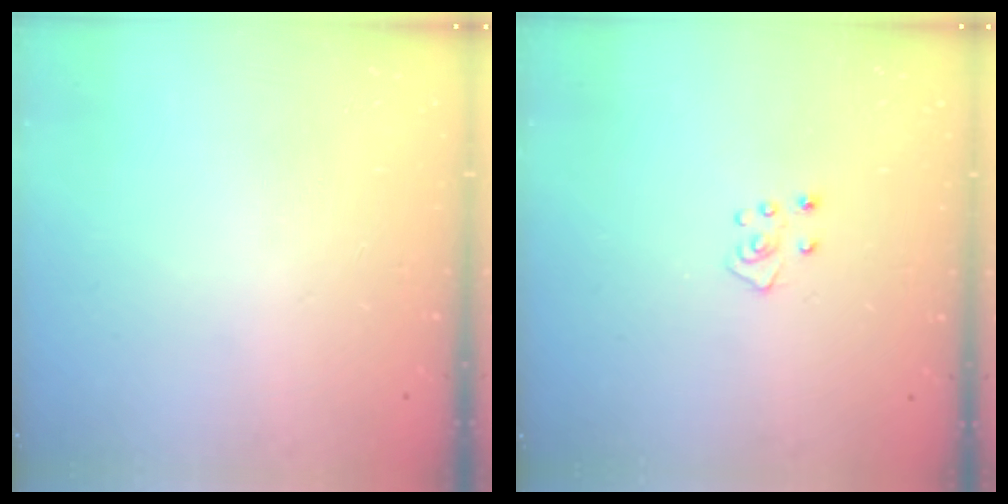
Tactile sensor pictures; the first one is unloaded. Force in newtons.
{"total": 4.2, "press": 4.1, "slide": 0.3}